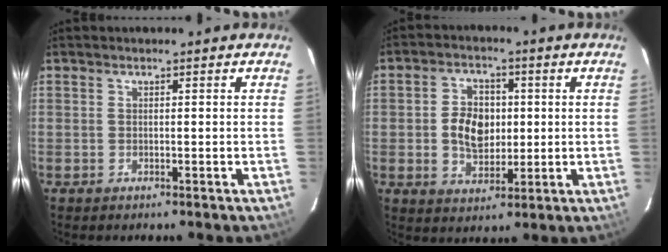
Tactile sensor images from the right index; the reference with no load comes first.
{"total": 7.9, "force": [0.0, 5.8, 5.4], "torque": [-0.104, 0.014, 0.005]}